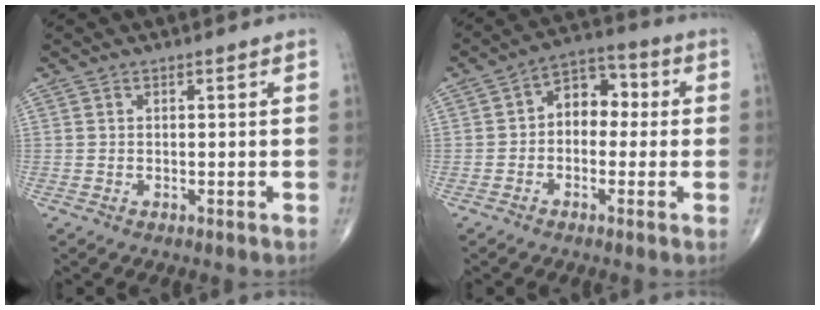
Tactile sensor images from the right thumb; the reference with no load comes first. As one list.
[{"total": 7.8, "force": [0.0, 5.6, 5.3], "torque": [-0.046, 0.033, -0.015]}]